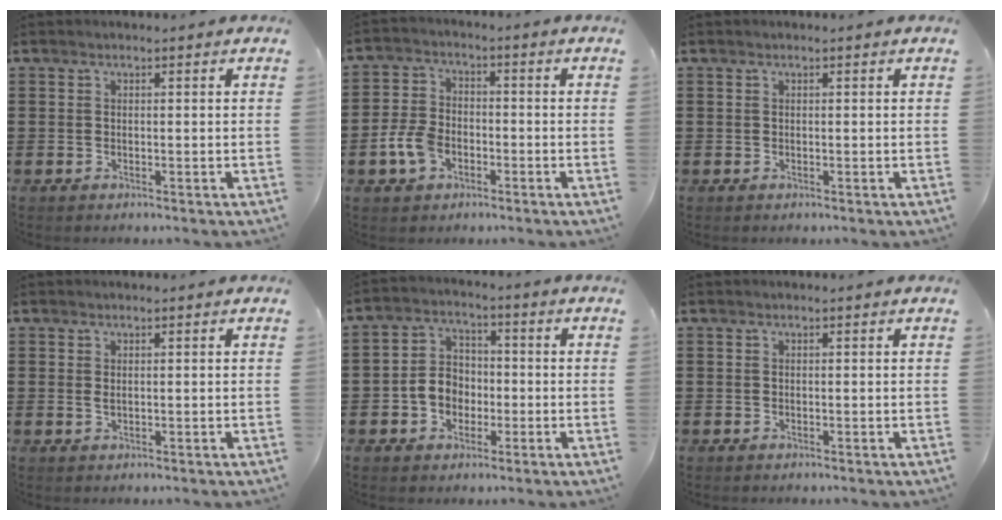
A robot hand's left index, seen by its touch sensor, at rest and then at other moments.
{"total": 6.0, "force": [-2.3, 3.8, 4.0], "torque": [-0.104, 0.001, -0.049]}
{"total": 0.0}
{"total": 0.8, "force": [0.3, 0.2, 0.7], "torque": [-0.014, 0.002, 0.005]}
{"total": 5.5, "force": [-1.8, 4.5, 2.6], "torque": [-0.064, 0.012, -0.036]}
{"total": 0.0}